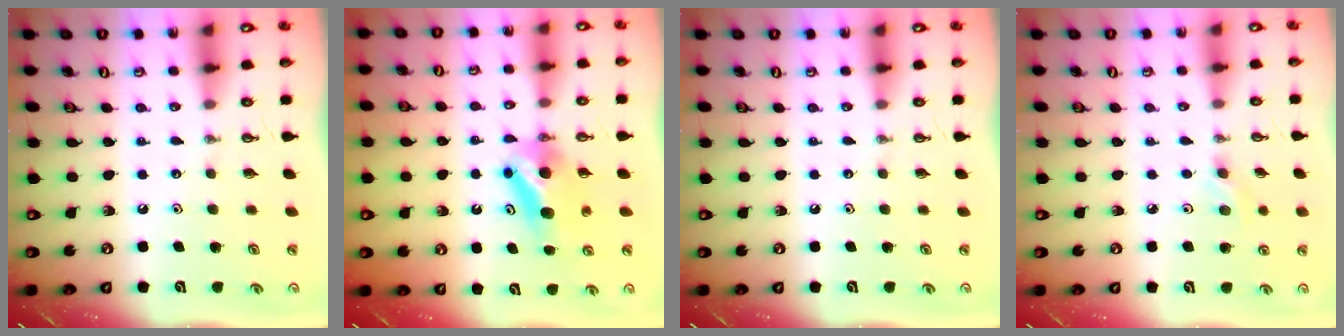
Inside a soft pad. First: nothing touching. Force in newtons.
{"total": 7.5, "press": 7.1, "slide": 2.3}
{"total": 0.0}
{"total": 3.7, "press": 3.7, "slide": 0.6}